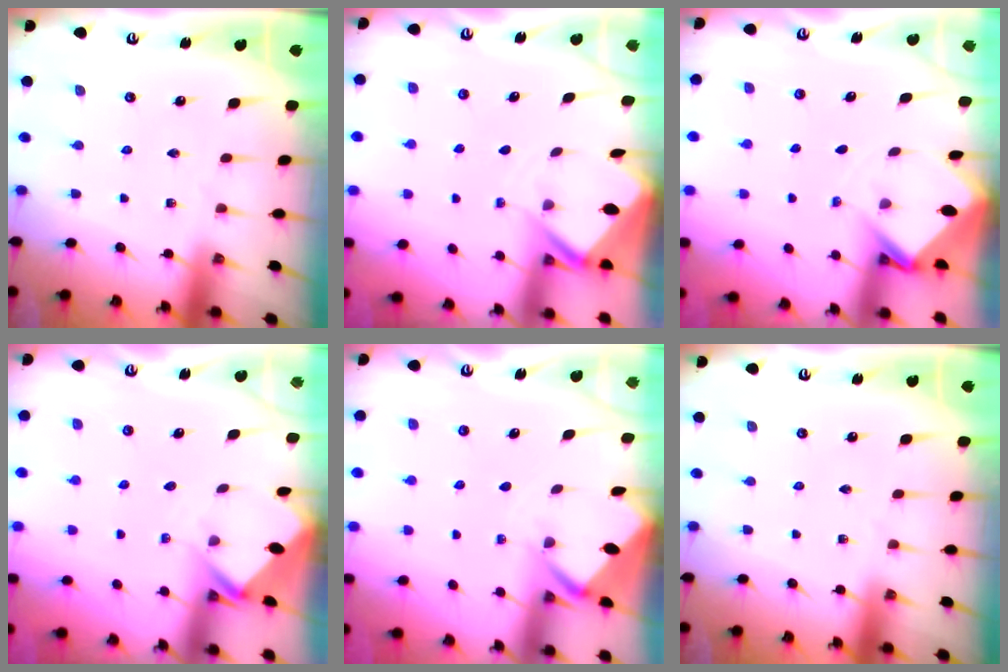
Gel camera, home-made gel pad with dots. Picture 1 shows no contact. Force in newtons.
{"total": 3.1, "press": 3.1, "slide": 0.3}
{"total": 2.9, "press": 2.9, "slide": 0.2}
{"total": 2.7, "press": 2.7, "slide": 0.1}
{"total": 2.8, "press": 2.8, "slide": 0.2}
{"total": 0.0}